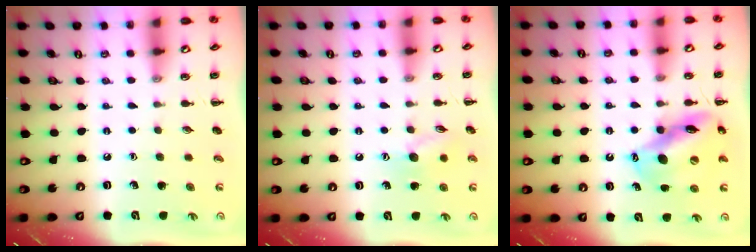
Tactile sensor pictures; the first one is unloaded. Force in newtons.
{"total": 8.6, "press": 8.5, "slide": 1.2}
{"total": 13.6, "press": 13.1, "slide": 3.6}